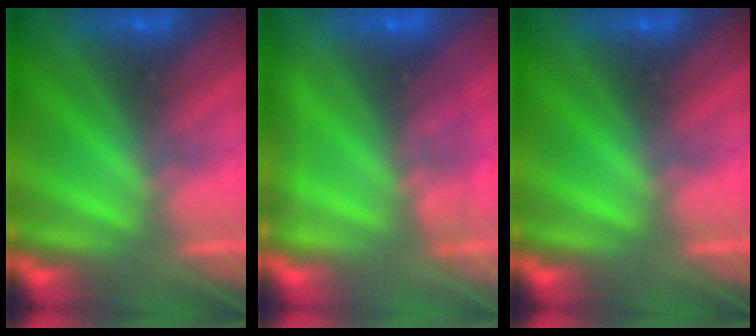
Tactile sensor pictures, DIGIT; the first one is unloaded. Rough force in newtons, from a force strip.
{"total": 2.2}
{"total": 0.0}